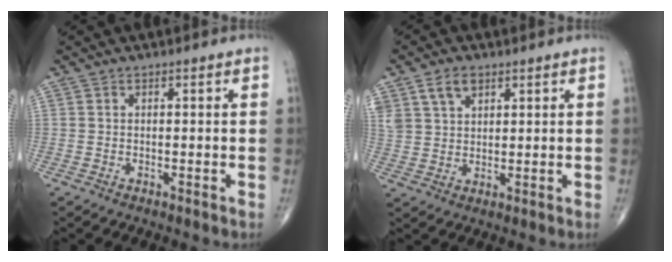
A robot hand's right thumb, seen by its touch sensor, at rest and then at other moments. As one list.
[{"total": 6.9, "force": [3.8, 4.4, 3.7], "torque": [-0.061, -0.010, 0.078]}]